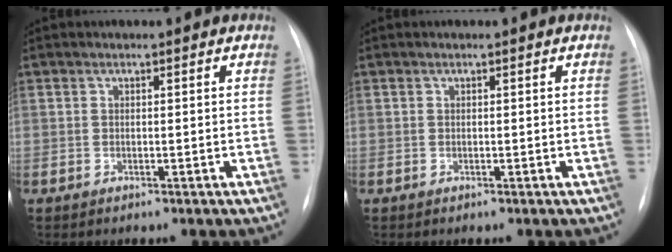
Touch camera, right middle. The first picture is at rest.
{"total": 0.0}